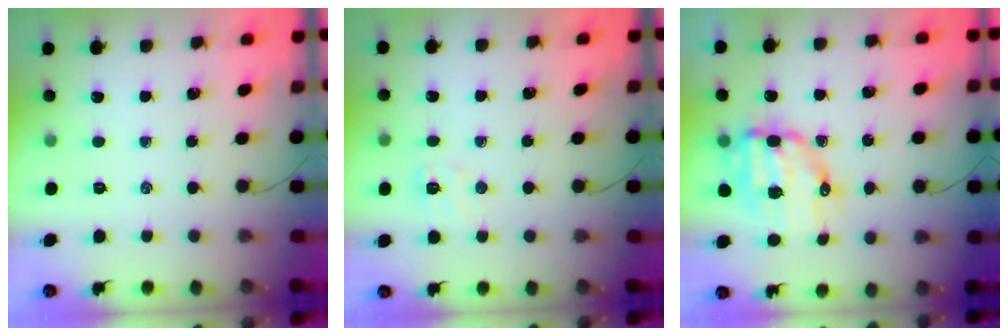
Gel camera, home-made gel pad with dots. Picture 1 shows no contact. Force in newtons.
{"total": 5.9, "press": 5.7, "slide": 1.5}
{"total": 10.7, "press": 10.5, "slide": 2.0}